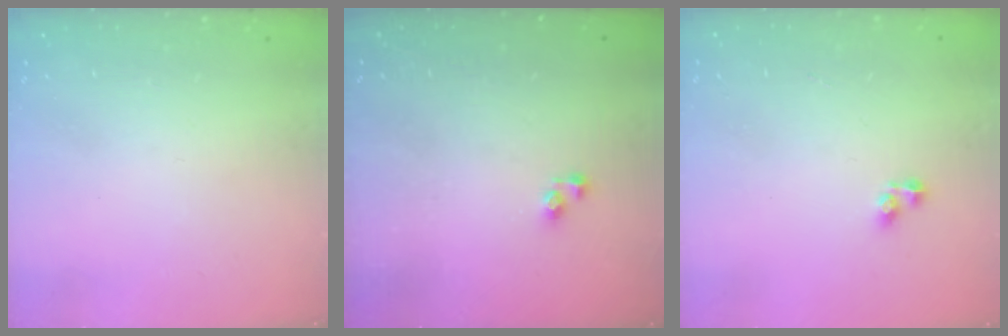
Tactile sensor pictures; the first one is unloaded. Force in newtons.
{"total": 3.7, "press": 3.7, "slide": 0.2}
{"total": 2.5, "press": 2.5, "slide": 0.1}